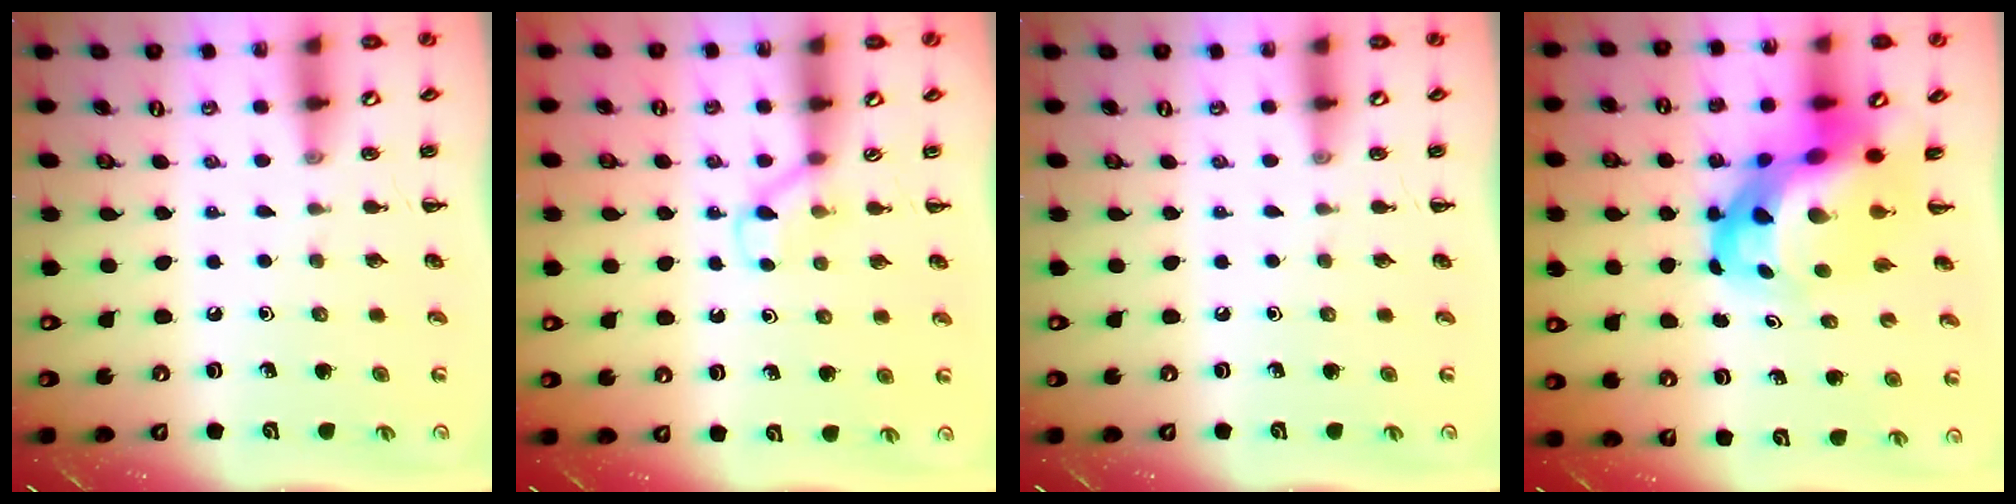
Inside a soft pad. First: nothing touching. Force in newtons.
{"total": 3.5, "press": 3.3, "slide": 1.2}
{"total": 0.0}
{"total": 10.0, "press": 9.6, "slide": 2.7}